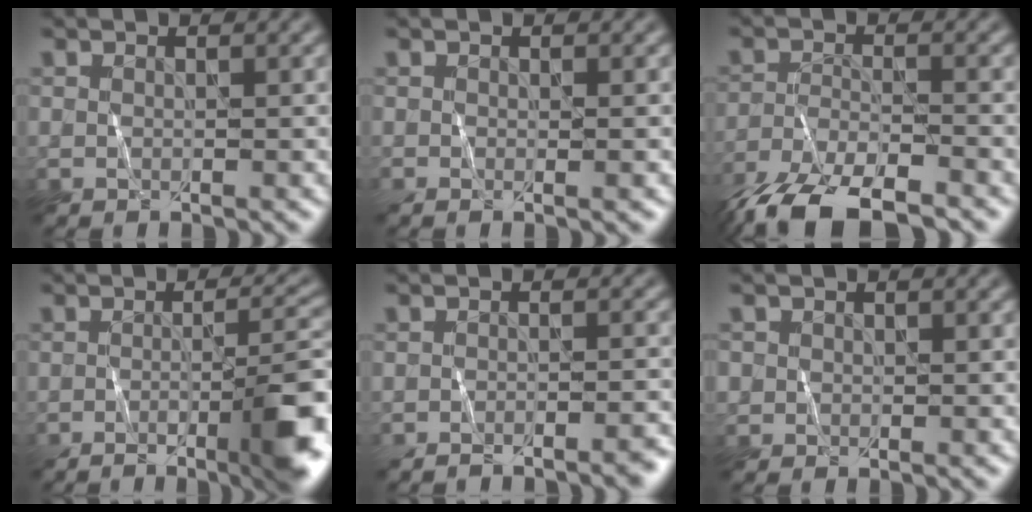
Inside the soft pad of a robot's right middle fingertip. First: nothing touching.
{"total": 0.5, "force": [-0.1, 0.1, 0.5], "torque": [0.001, 0.000, -0.003]}
{"total": 7.0, "force": [-5.8, 1.7, 3.5], "torque": [-0.059, -0.006, -0.112]}
{"total": 7.5, "force": [-3.0, 1.6, 6.7], "torque": [-0.074, 0.006, -0.046]}
{"total": 2.3, "force": [-2.1, 0.2, 0.9], "torque": [0.002, 0.002, -0.036]}
{"total": 0.8, "force": [-0.1, 0.8, -0.2], "torque": [0.012, -0.001, -0.003]}